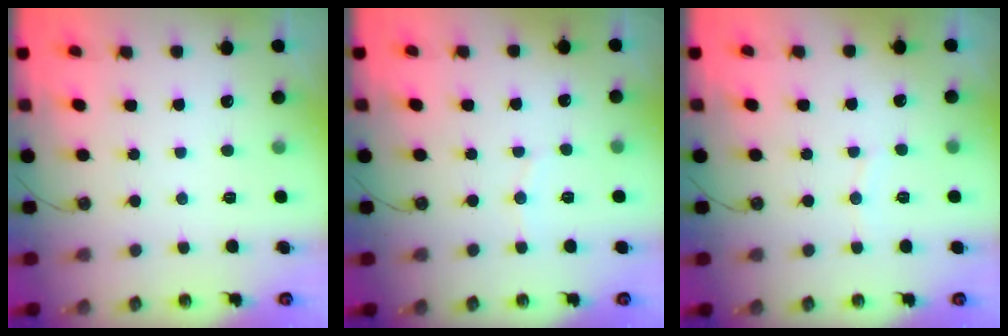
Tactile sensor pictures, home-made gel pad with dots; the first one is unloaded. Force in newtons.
{"total": 4.4, "press": 4.2, "slide": 1.5}
{"total": 2.8, "press": 2.8, "slide": 0.3}